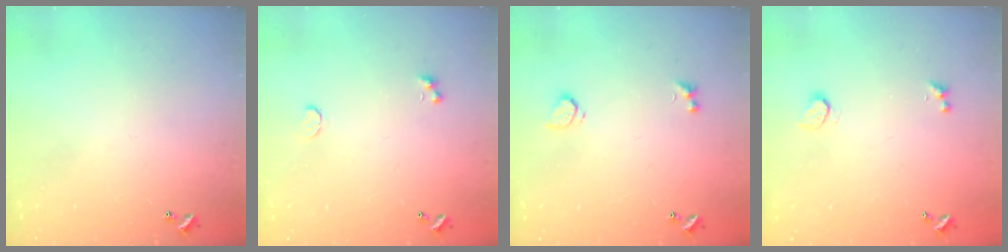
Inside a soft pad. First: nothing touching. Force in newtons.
{"total": 0.6, "press": 0.4, "slide": 0.4}
{"total": 2.1, "press": 1.8, "slide": 1.2}
{"total": 0.9, "press": 0.8, "slide": 0.4}